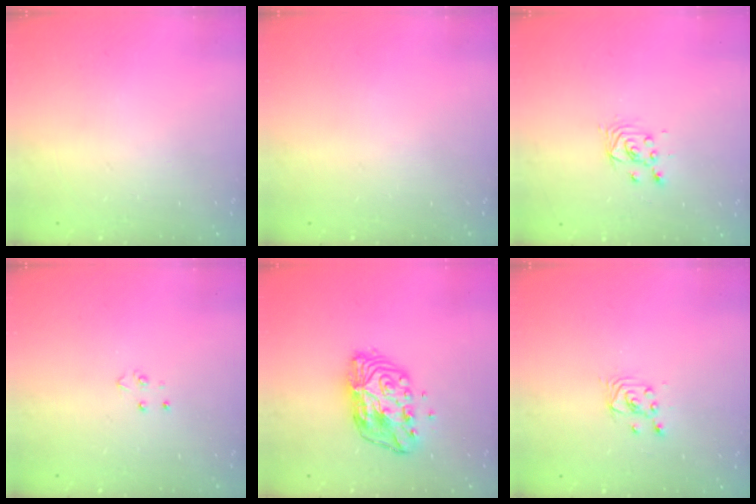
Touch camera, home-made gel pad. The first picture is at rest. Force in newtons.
{"total": 0.0}
{"total": 2.9, "press": 2.9, "slide": 0.1}
{"total": 3.6, "press": 3.6, "slide": 0.4}
{"total": 12.5, "press": 12.5, "slide": 1.0}
{"total": 2.2, "press": 2.2, "slide": 0.3}